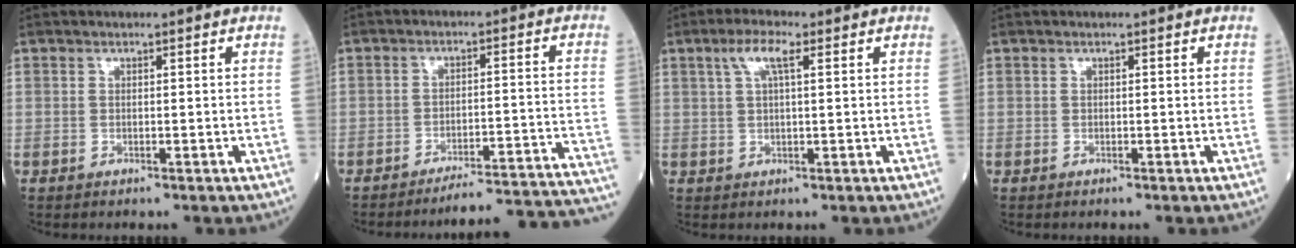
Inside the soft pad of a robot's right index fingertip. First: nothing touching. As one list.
[{"total": 18.3, "force": [-17.9, -1.6, 3.3], "torque": [0.008, 0.008, -0.221]}, {"total": 4.1, "force": [1.8, 0.7, 3.6], "torque": [-0.078, 0.014, 0.039]}, {"total": 0.0}]